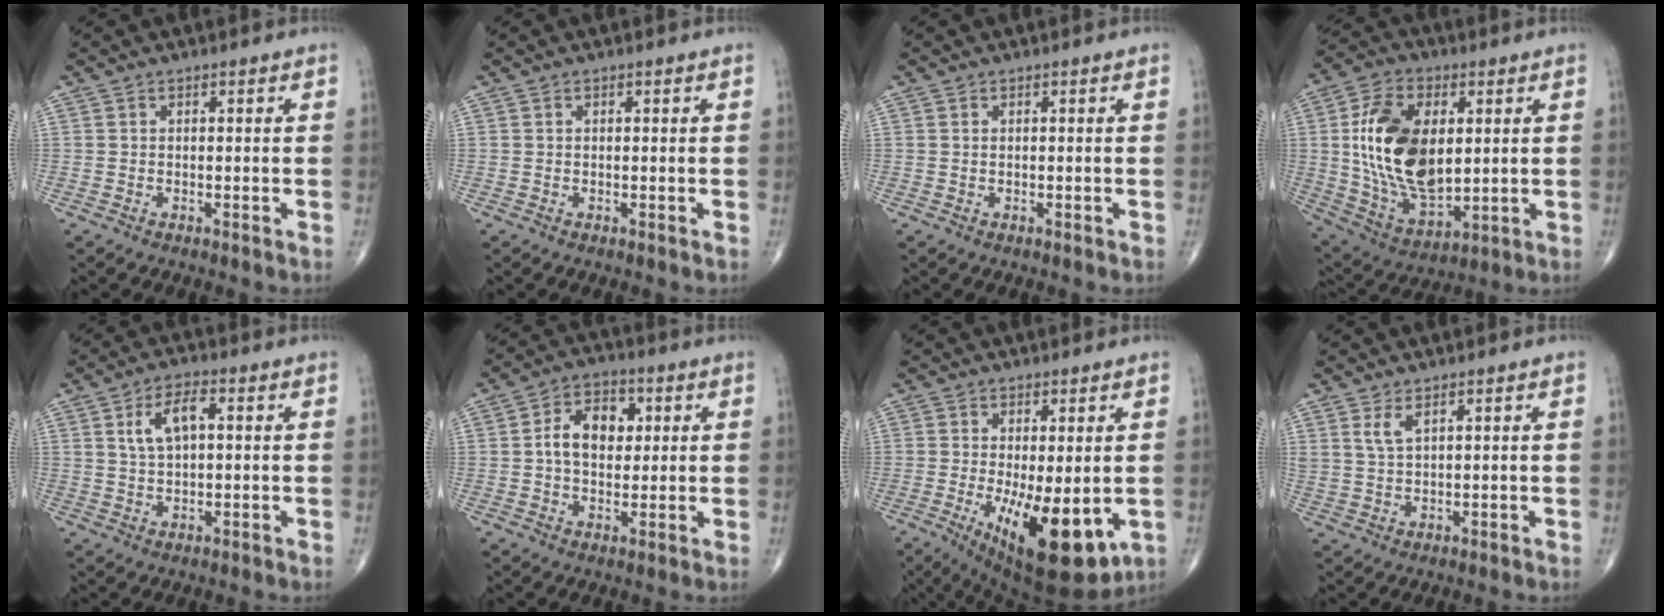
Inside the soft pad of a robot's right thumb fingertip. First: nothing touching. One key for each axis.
{"total": 0.0}
{"total": 0.0}
{"total": 20.1, "fx": 2.7, "fy": 11.7, "fz": 16.2, "tx": -0.288, "ty": -0.014, "tz": 0.057}
{"total": 6.5, "fx": 1.6, "fy": 3.0, "fz": 5.6, "tx": -0.105, "ty": 0.007, "tz": 0.029}
{"total": 9.0, "fx": 1.3, "fy": 6.1, "fz": 6.5, "tx": -0.089, "ty": 0.013, "tz": 0.016}
{"total": 15.0, "fx": -3.7, "fy": 5.6, "fz": 13.4, "tx": -0.196, "ty": -0.028, "tz": -0.037}
{"total": 3.0, "fx": 1.8, "fy": 1.0, "fz": 2.2, "tx": -0.048, "ty": -0.009, "tz": 0.042}